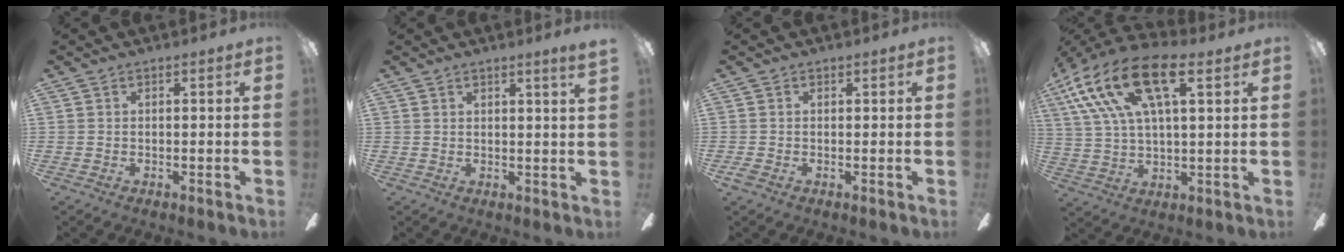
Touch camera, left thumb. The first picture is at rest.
{"total": 2.4, "force": [2.0, -0.6, 1.1], "torque": [-0.024, -0.009, 0.035]}
{"total": 1.1, "force": [-0.2, 1.0, 0.5], "torque": [-0.007, 0.001, -0.003]}
{"total": 19.3, "force": [10.3, 7.9, 14.2], "torque": [-0.305, -0.029, 0.174]}